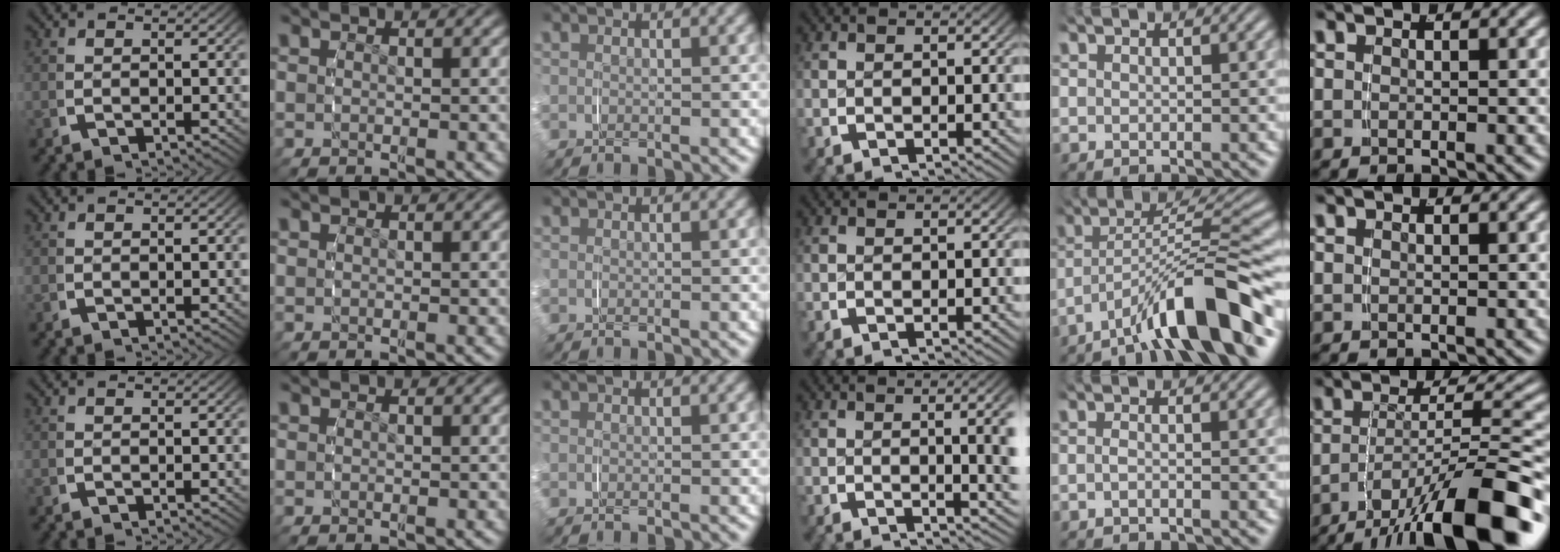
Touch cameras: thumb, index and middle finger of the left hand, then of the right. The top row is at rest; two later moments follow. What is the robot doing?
{"motion": "grasp_and_lifting", "object": "pencil case"}